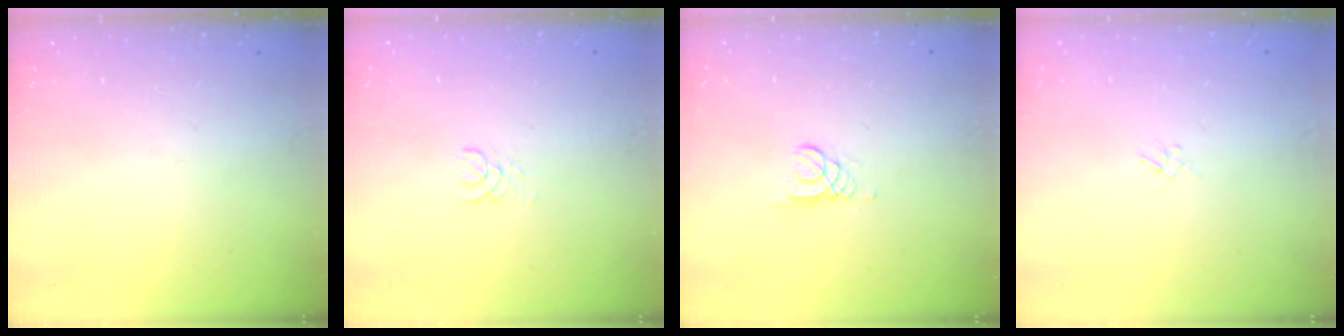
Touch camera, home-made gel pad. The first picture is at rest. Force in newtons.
{"total": 1.0, "press": 1.0, "slide": 0.1}
{"total": 1.5, "press": 1.5, "slide": 0.1}
{"total": 1.0, "press": 0.9, "slide": 0.4}